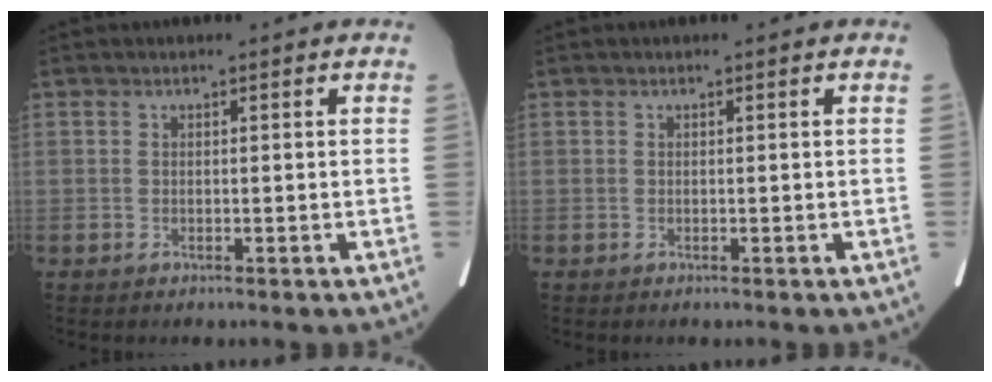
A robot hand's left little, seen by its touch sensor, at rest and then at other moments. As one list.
[{"total": 0.0}]